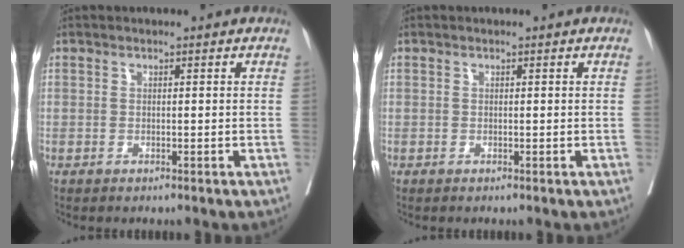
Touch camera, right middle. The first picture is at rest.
{"total": 0.0}